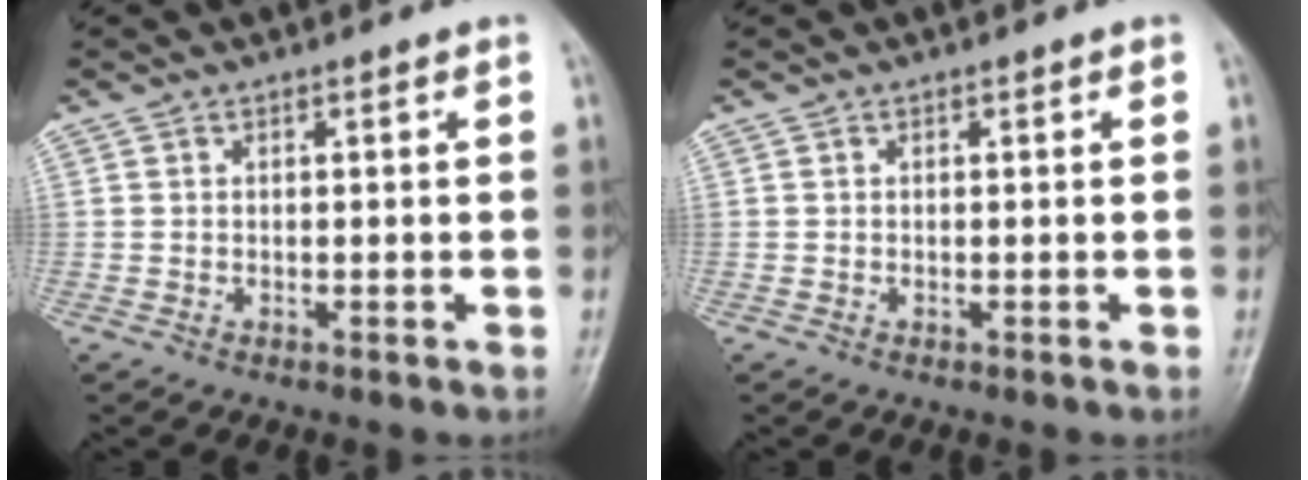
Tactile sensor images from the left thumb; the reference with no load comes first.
{"total": 0.0}